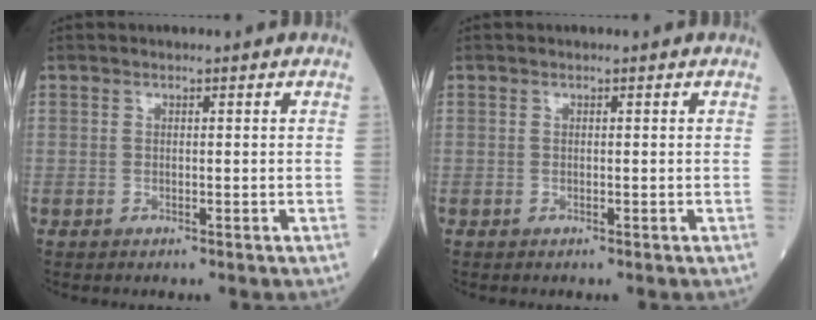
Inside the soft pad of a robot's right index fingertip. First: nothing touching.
{"total": 0.0}